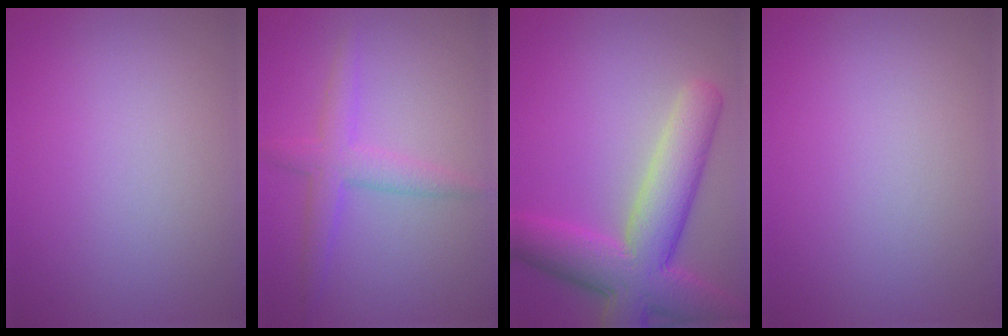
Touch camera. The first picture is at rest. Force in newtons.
{"total": 3.0, "press": 3.0, "slide": 0.0}
{"total": 9.0, "press": 8.9, "slide": 0.3}
{"total": 0.0}